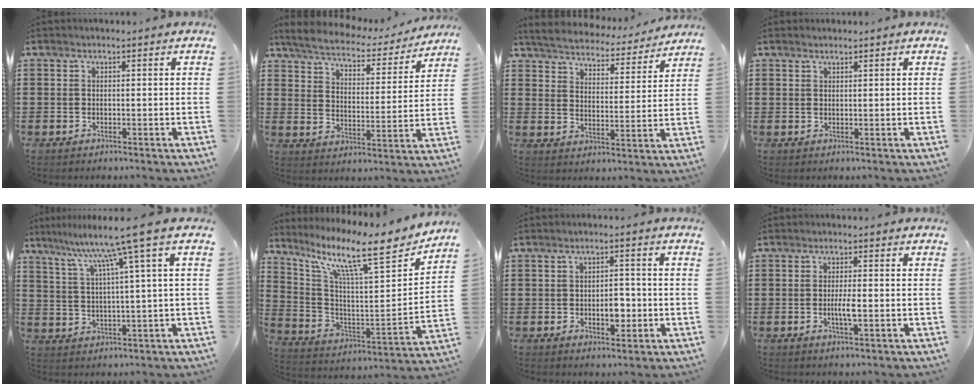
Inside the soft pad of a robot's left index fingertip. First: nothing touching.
{"total": 4.6, "force": [4.3, 0.7, 1.4], "torque": [-0.052, -0.030, 0.067]}
{"total": 4.8, "force": [4.8, 0.1, 0.8], "torque": [-0.042, -0.038, 0.078]}
{"total": 1.0, "force": [1.0, 0.2, 0.3], "torque": [-0.007, 0.001, 0.019]}
{"total": 8.6, "force": [5.0, -1.6, 6.8], "torque": [-0.140, -0.027, 0.075]}
{"total": 12.5, "force": [9.1, 1.8, 8.5], "torque": [-0.167, -0.068, 0.139]}
{"total": 4.0, "force": [-0.9, 2.2, 3.2], "torque": [-0.045, -0.002, -0.021]}
{"total": 3.1, "force": [-0.5, 0.5, 3.0], "torque": [-0.054, -0.001, -0.009]}